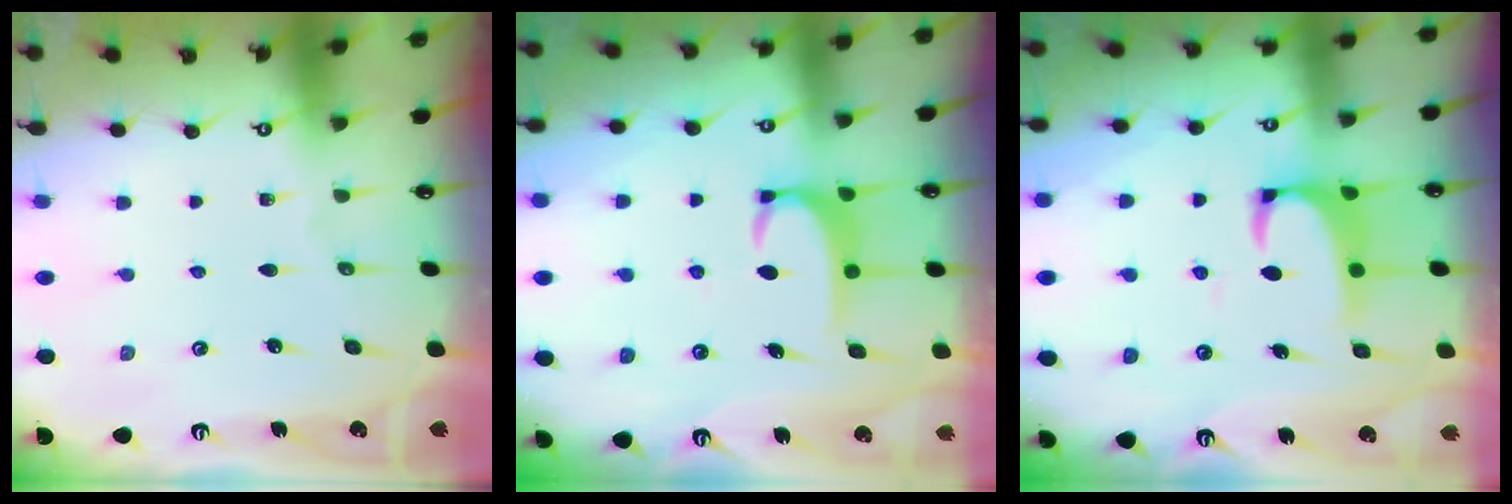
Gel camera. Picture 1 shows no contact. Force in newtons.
{"total": 3.6, "press": 3.6, "slide": 0.5}
{"total": 2.2, "press": 2.0, "slide": 0.9}